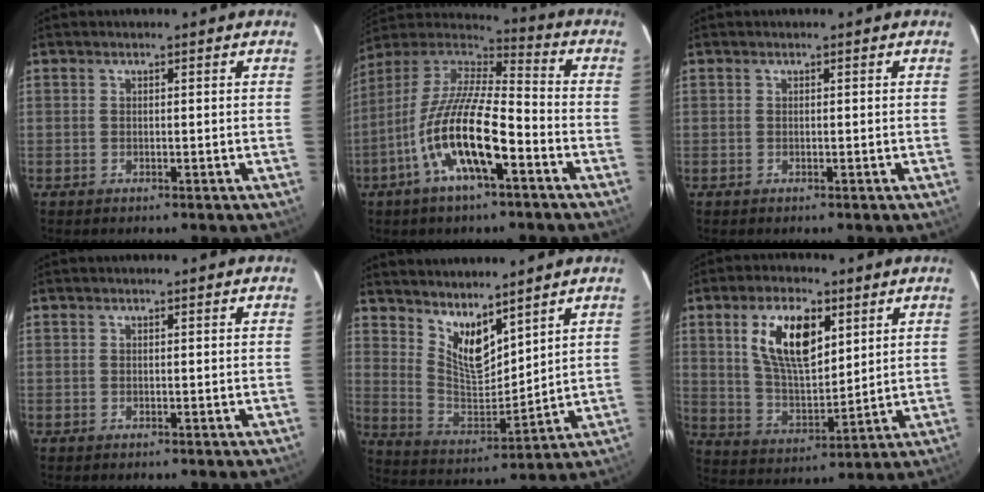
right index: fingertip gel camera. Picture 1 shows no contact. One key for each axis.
{"total": 17.3, "fx": -7.2, "fy": 4.7, "fz": 15.0, "tx": -0.289, "ty": -0.018, "tz": -0.142}
{"total": 0.0}
{"total": 0.0}
{"total": 9.8, "fx": 7.1, "fy": 3.4, "fz": 5.8, "tx": -0.102, "ty": -0.013, "tz": 0.142}
{"total": 13.8, "fx": 5.7, "fy": 6.4, "fz": 10.8, "tx": -0.193, "ty": 0.012, "tz": 0.114}